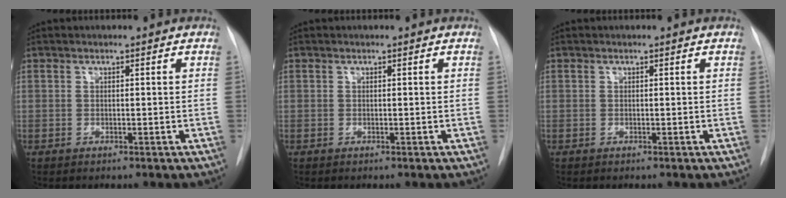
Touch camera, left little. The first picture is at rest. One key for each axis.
{"total": 0.0}
{"total": 0.0}